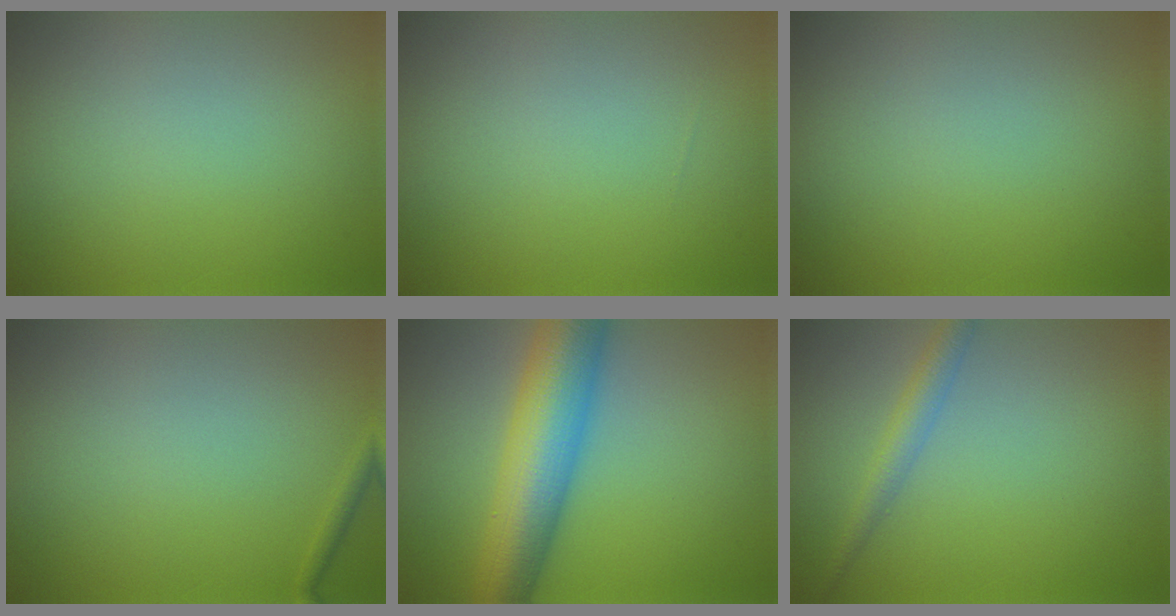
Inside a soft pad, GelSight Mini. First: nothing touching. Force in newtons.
{"total": 0.0}
{"total": 0.0}
{"total": 0.8, "press": 0.8, "slide": 0.0}
{"total": 10.0, "press": 10.0, "slide": 0.2}
{"total": 2.2, "press": 2.2, "slide": 0.1}